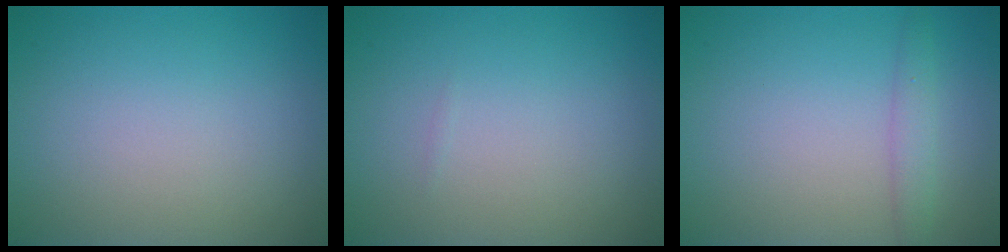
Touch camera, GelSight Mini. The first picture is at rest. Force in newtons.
{"total": 0.0}
{"total": 1.7, "press": 1.7, "slide": 0.1}